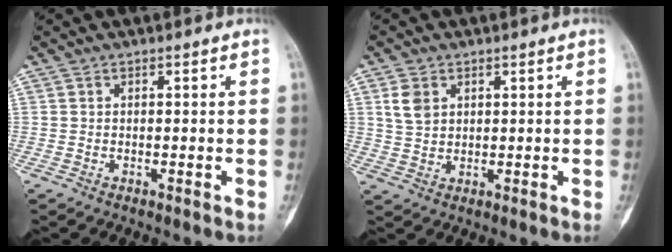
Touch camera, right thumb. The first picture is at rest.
{"total": 4.5, "force": [1.7, 3.3, 2.6], "torque": [-0.039, -0.003, 0.038]}